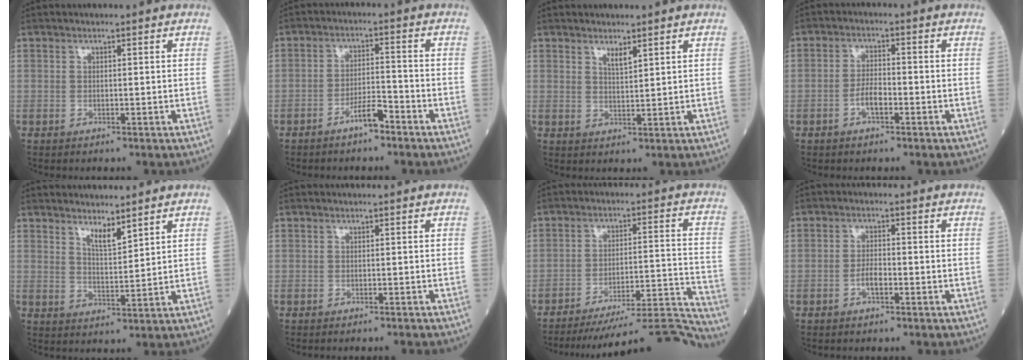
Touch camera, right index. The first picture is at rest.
{"total": 4.1, "force": [-3.0, 0.7, 2.7], "torque": [-0.047, 0.003, -0.056]}
{"total": 2.0, "force": [1.5, 0.2, 1.2], "torque": [-0.026, -0.008, 0.030]}
{"total": 3.1, "force": [-1.4, 1.1, 2.6], "torque": [-0.050, 0.003, -0.028]}
{"total": 3.4, "force": [2.8, 0.4, 1.8], "torque": [-0.036, -0.014, 0.055]}
{"total": 1.5, "force": [-1.4, -0.3, 0.3], "torque": [-0.003, 0.000, -0.018]}
{"total": 18.6, "force": [-18.1, -2.1, 3.6], "torque": [-0.020, 0.017, -0.256]}
{"total": 2.4, "force": [-1.1, 0.8, 2.0], "torque": [-0.037, 0.003, -0.021]}